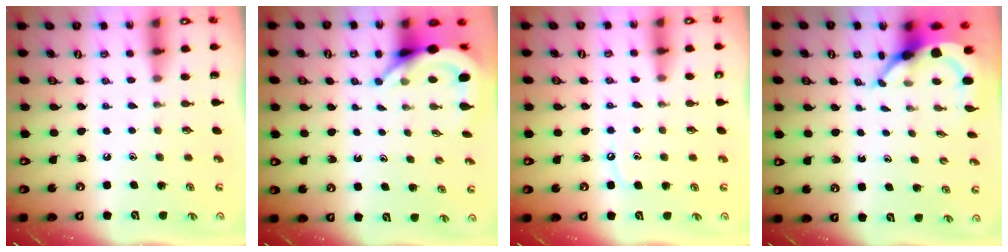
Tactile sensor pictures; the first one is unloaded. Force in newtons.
{"total": 5.9, "press": 5.9, "slide": 0.4}
{"total": 6.0, "press": 5.9, "slide": 0.7}
{"total": 5.4, "press": 5.3, "slide": 0.7}